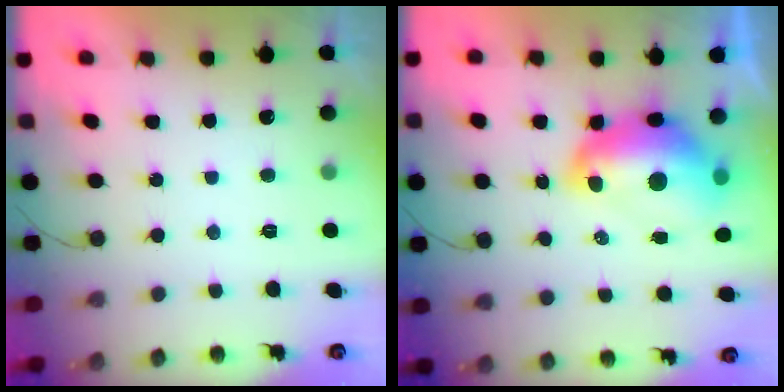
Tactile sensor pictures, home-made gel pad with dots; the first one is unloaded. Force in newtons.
{"total": 14.9, "press": 14.8, "slide": 1.5}